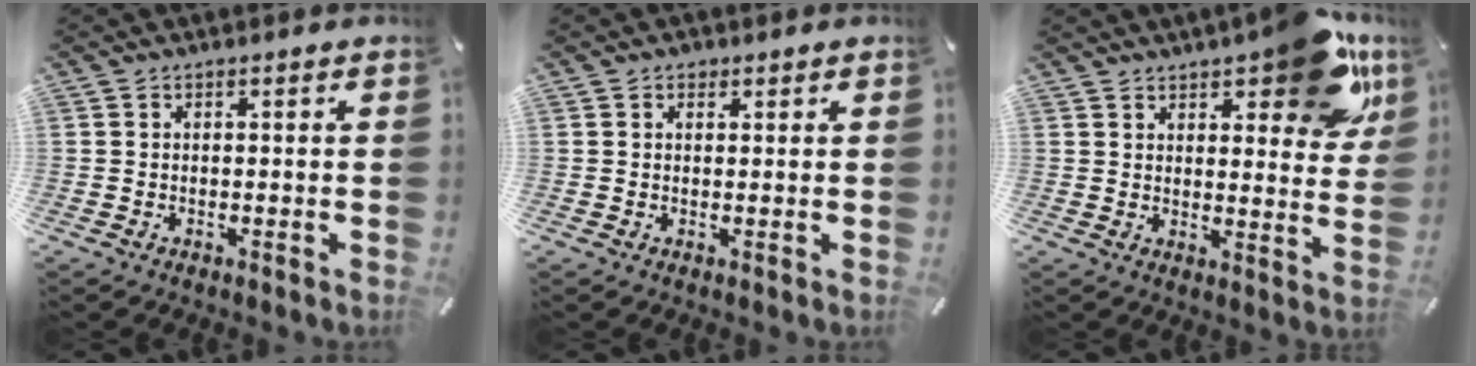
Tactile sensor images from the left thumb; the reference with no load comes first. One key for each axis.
{"total": 1.1, "fx": 0.7, "fy": 0.8, "fz": 0.3, "tx": 0.003, "ty": -0.002, "tz": 0.011}
{"total": 15.1, "fx": 9.6, "fy": 6.2, "fz": 9.8, "tx": -0.112, "ty": -0.062, "tz": 0.160}